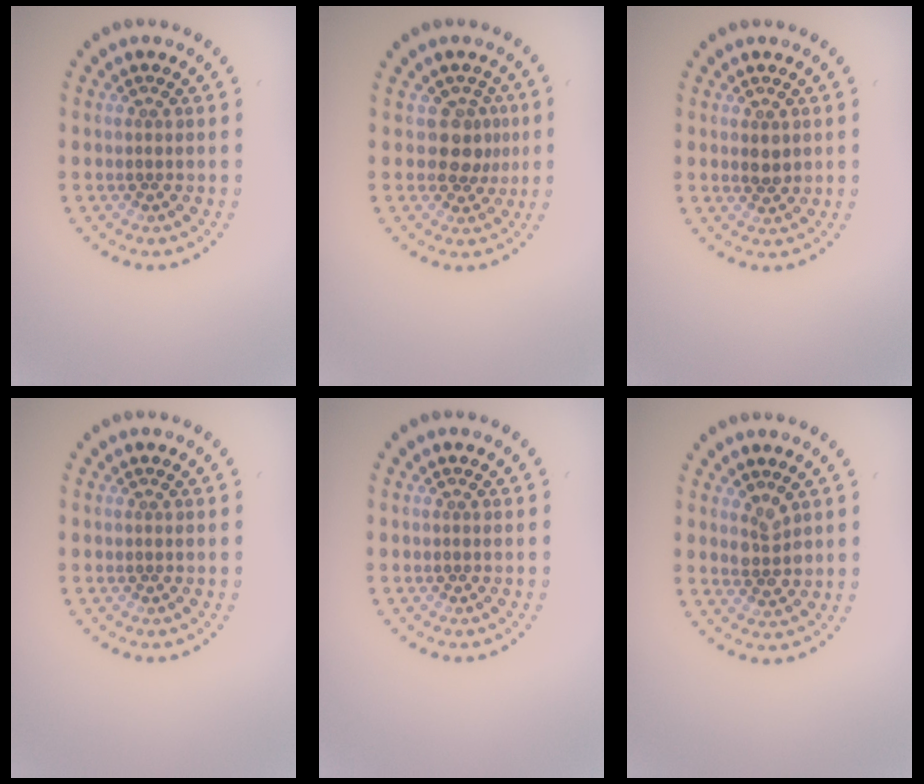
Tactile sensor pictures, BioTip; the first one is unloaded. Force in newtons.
{"total": 2.7, "press": 2.3, "slide": 1.4}
{"total": 1.4, "press": 1.4, "slide": 0.2}
{"total": 0.0}
{"total": 0.0}
{"total": 1.9, "press": 1.7, "slide": 0.8}